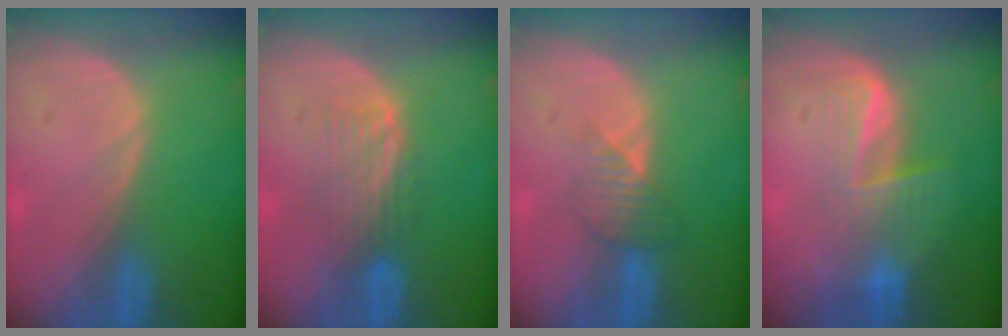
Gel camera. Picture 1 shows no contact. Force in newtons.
{"total": 4.6, "press": 4.0, "slide": 2.3}
{"total": 3.4, "press": 3.1, "slide": 1.5}
{"total": 5.9, "press": 5.6, "slide": 1.9}